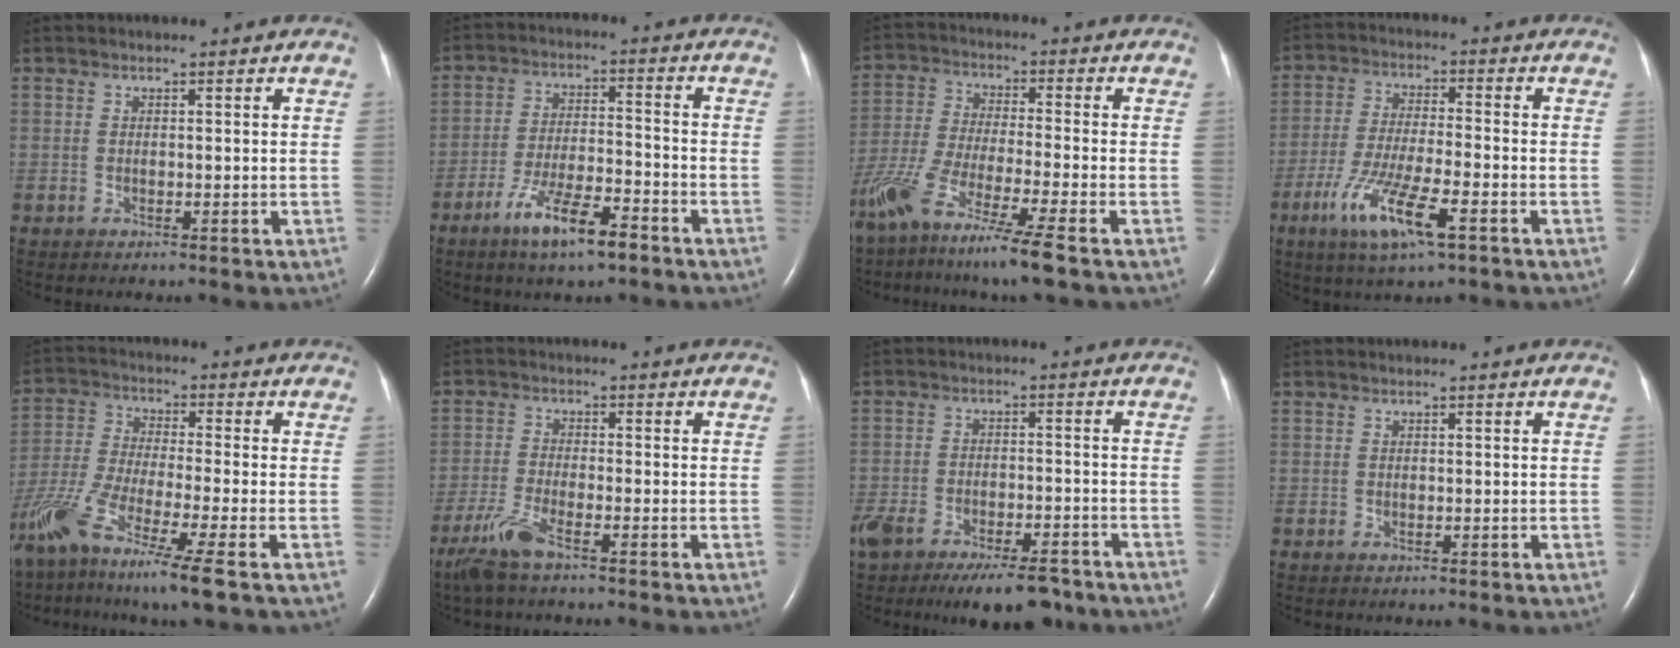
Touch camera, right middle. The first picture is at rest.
{"total": 9.2, "force": [-6.0, 1.5, 6.8], "torque": [-0.131, -0.010, -0.107]}
{"total": 12.4, "force": [-8.7, -0.8, 8.8], "torque": [-0.180, -0.044, -0.162]}
{"total": 10.6, "force": [-5.4, 1.4, 9.1], "torque": [-0.184, -0.021, -0.096]}
{"total": 15.0, "force": [-9.9, -0.3, 11.2], "torque": [-0.249, -0.051, -0.187]}
{"total": 5.6, "force": [-3.9, 0.4, 3.9], "torque": [-0.098, -0.015, -0.081]}
{"total": 14.2, "force": [-10.4, 5.3, 8.0], "torque": [-0.167, -0.012, -0.165]}
{"total": 0.0}